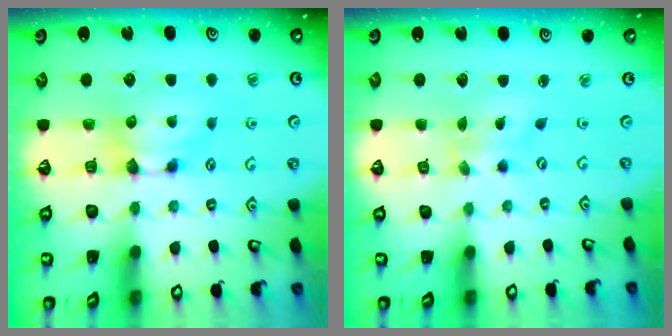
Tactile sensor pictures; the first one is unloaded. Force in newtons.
{"total": 2.8, "press": 2.6, "slide": 1.0}